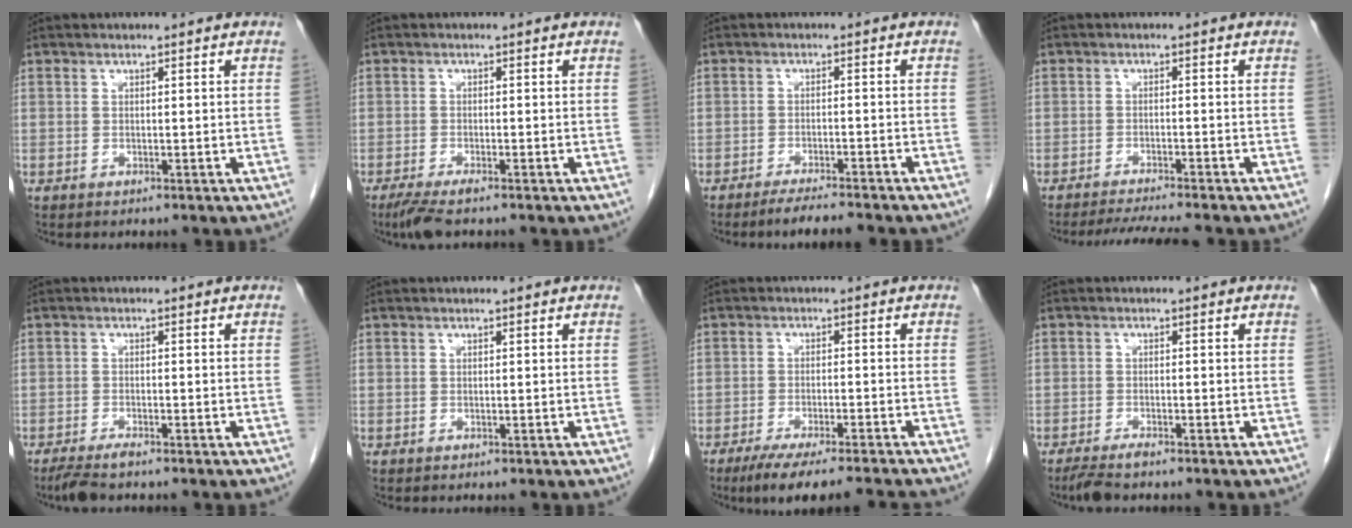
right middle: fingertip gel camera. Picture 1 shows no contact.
{"total": 3.7, "force": [-2.8, 0.5, 2.5], "torque": [-0.047, -0.010, -0.050]}
{"total": 5.8, "force": [-5.1, -0.1, 2.9], "torque": [-0.039, -0.013, -0.079]}
{"total": 6.7, "force": [-6.1, -0.6, 2.7], "torque": [-0.036, -0.013, -0.096]}
{"total": 3.1, "force": [-2.5, 0.3, 1.7], "torque": [-0.035, -0.008, -0.046]}
{"total": 0.0}
{"total": 10.7, "force": [-9.3, -0.3, 5.2], "torque": [-0.065, -0.016, -0.142]}
{"total": 2.7, "force": [-2.3, 0.2, 1.4], "torque": [-0.030, -0.007, -0.042]}